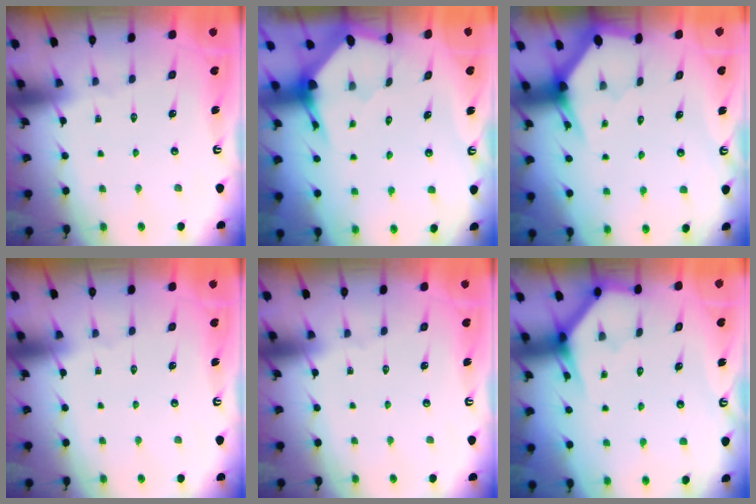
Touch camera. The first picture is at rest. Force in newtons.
{"total": 3.6, "press": 3.5, "slide": 0.6}
{"total": 3.2, "press": 3.2, "slide": 0.1}
{"total": 0.0}
{"total": 0.0}
{"total": 3.7, "press": 3.7, "slide": 0.2}